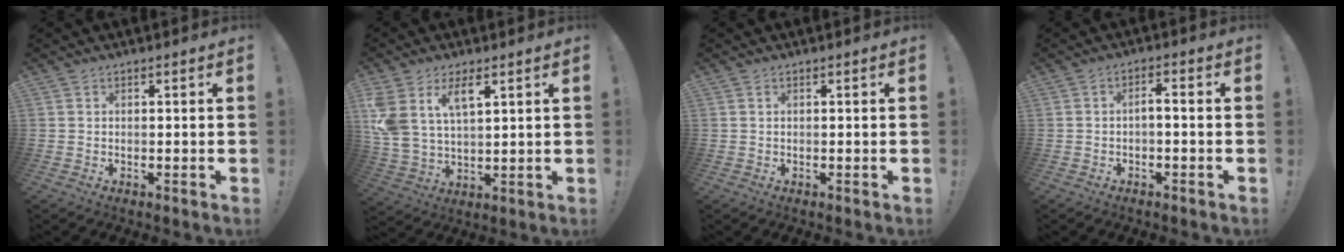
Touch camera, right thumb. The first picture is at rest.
{"total": 10.0, "force": [5.8, 5.2, 6.3], "torque": [-0.136, -0.025, 0.108]}
{"total": 0.0}
{"total": 2.5, "force": [-1.6, 0.3, 1.9], "torque": [-0.032, 0.005, -0.031]}